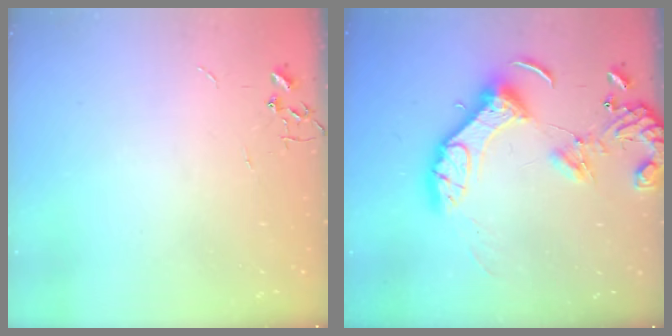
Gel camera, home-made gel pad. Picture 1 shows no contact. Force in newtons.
{"total": 15.5, "press": 15.3, "slide": 2.4}